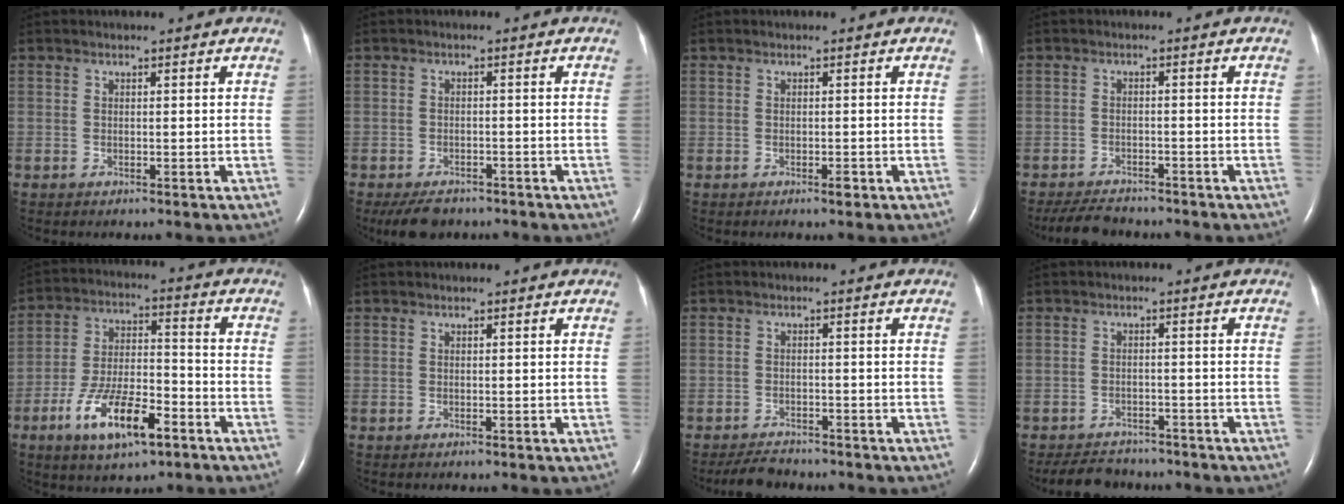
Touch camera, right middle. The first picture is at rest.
{"total": 5.2, "force": [-4.1, 2.4, 2.0], "torque": [-0.036, -0.005, -0.063]}
{"total": 0.9, "force": [-0.5, 0.2, 0.7], "torque": [-0.013, -0.001, -0.006]}
{"total": 5.9, "force": [-5.4, 1.5, 1.8], "torque": [-0.032, -0.015, -0.086]}
{"total": 12.5, "force": [-6.6, 4.0, 9.8], "torque": [-0.191, 0.003, -0.111]}
{"total": 0.0}
{"total": 3.9, "force": [-3.6, 1.1, 0.9], "torque": [-0.022, -0.011, -0.061]}
{"total": 6.6, "force": [-6.0, 2.4, 1.4], "torque": [-0.025, -0.007, -0.088]}